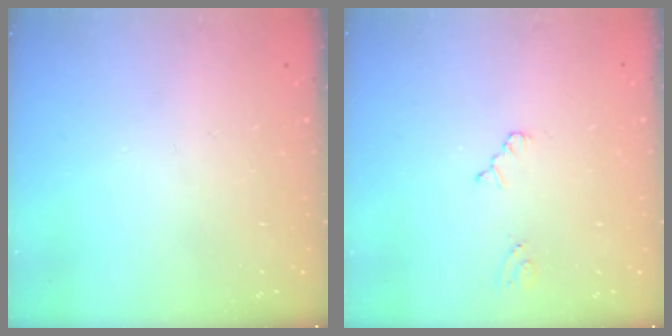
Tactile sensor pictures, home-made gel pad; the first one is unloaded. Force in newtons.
{"total": 2.3, "press": 2.3, "slide": 0.4}